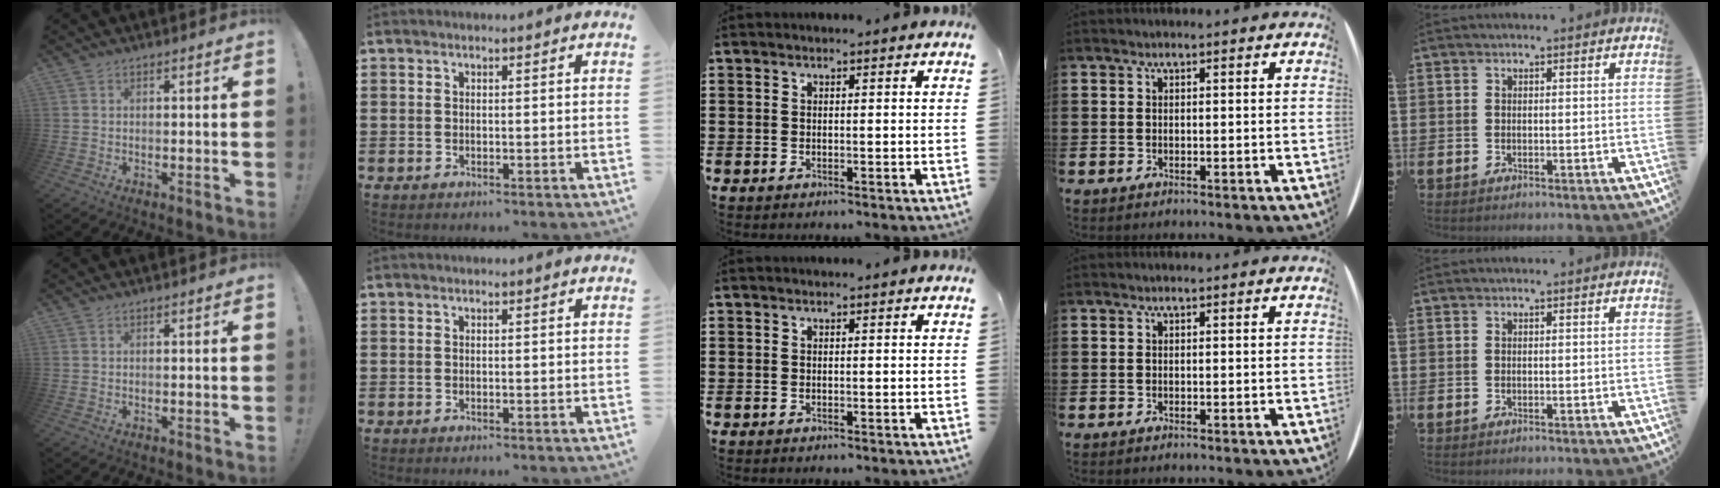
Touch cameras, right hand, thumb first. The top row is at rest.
{}